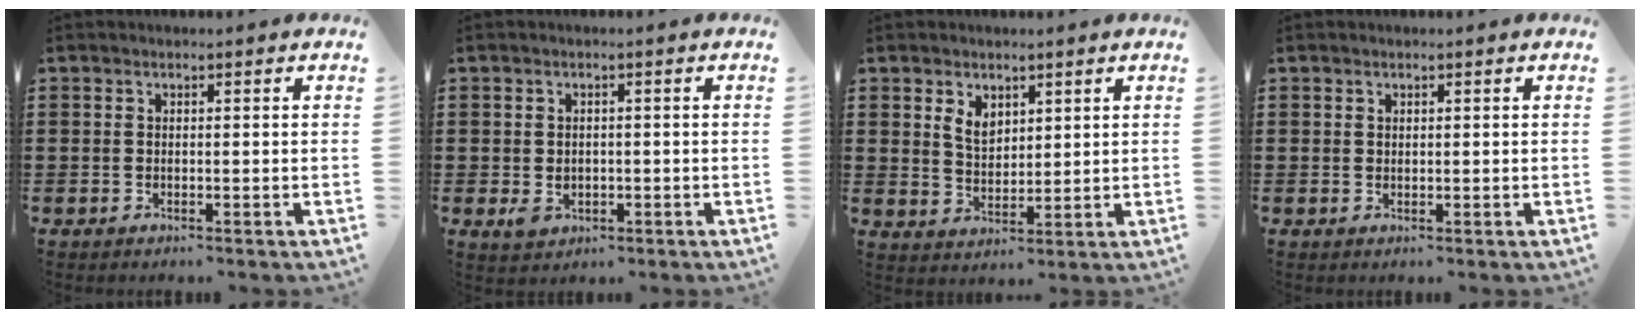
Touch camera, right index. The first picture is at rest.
{"total": 2.2, "force": [-0.6, 1.7, 1.2], "torque": [-0.025, 0.002, -0.011]}
{"total": 3.8, "force": [2.1, 2.6, 1.9], "torque": [-0.046, 0.010, 0.038]}
{"total": 0.6, "force": [0.4, 0.4, 0.1], "torque": [-0.004, 0.001, 0.009]}